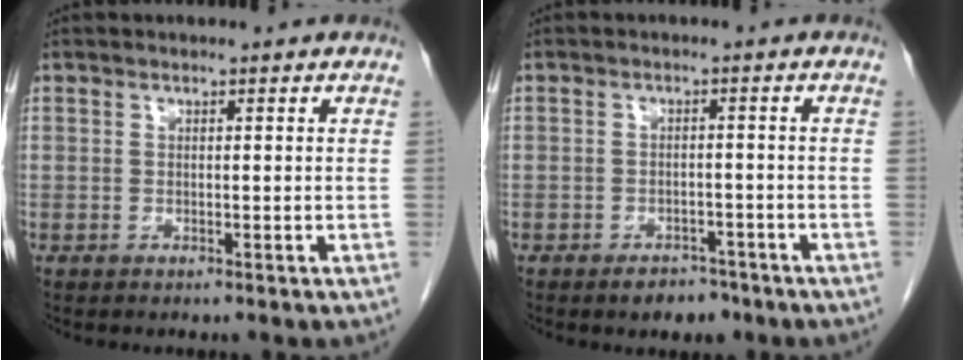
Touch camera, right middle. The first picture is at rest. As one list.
[{"total": 3.3, "force": [-2.4, 1.8, 1.3], "torque": [-0.015, 0.005, -0.028]}]